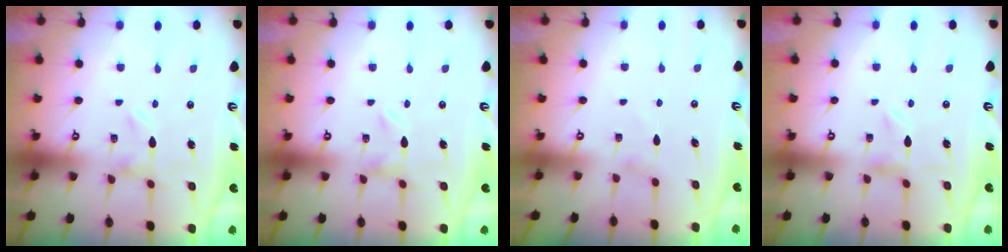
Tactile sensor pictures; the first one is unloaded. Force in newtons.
{"total": 0.0}
{"total": 1.2, "press": 1.1, "slide": 0.3}
{"total": 1.0, "press": 1.0, "slide": 0.3}